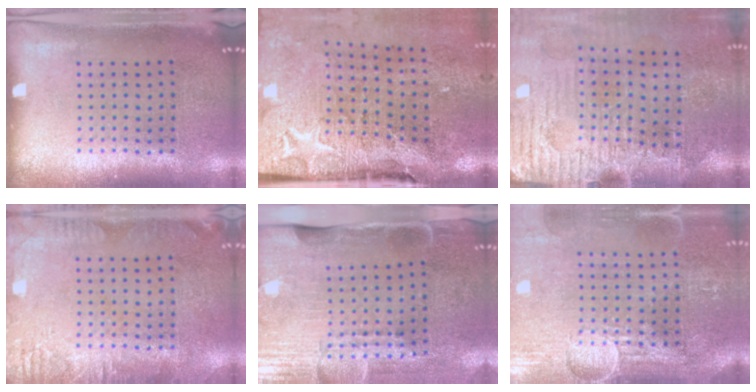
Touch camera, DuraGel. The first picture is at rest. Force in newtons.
{"total": 4.8, "press": 3.8, "slide": 2.9}
{"total": 3.9, "press": 3.6, "slide": 1.4}
{"total": 2.3, "press": 2.3, "slide": 0.2}
{"total": 4.4, "press": 3.7, "slide": 2.4}
{"total": 3.9, "press": 3.5, "slide": 1.7}